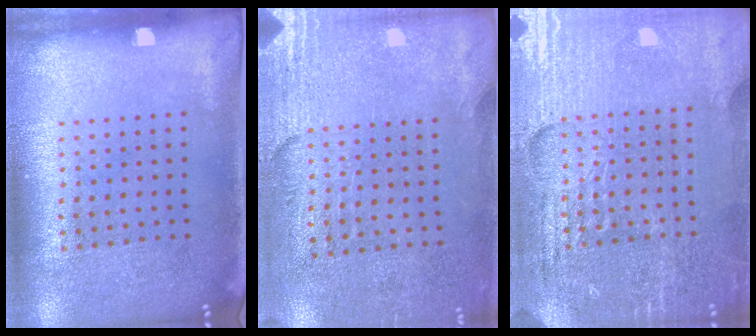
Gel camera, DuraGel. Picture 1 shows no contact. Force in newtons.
{"total": 2.8, "press": 2.5, "slide": 1.4}
{"total": 4.4, "press": 4.2, "slide": 1.5}